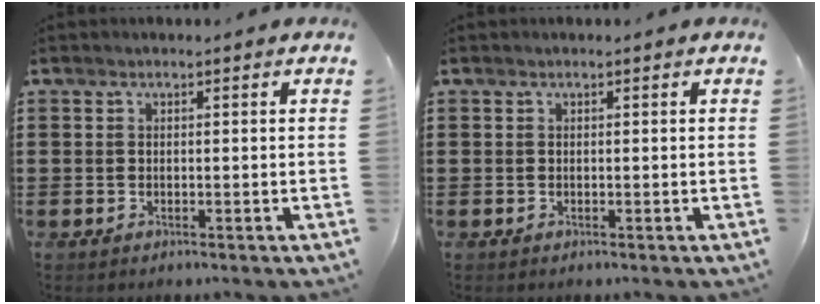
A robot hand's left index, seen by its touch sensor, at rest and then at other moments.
{"total": 0.0}